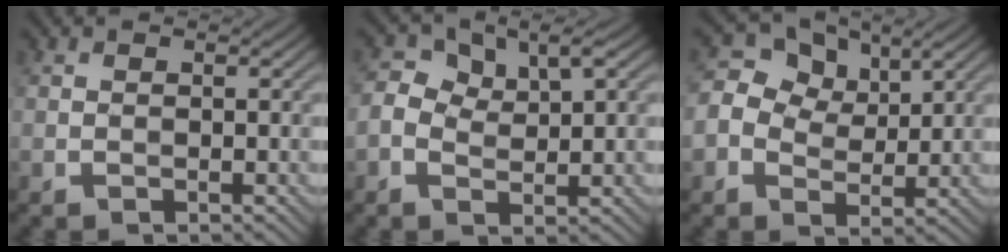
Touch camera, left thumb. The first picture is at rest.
{"total": 4.7, "force": [1.1, 2.7, 3.6], "torque": [-0.076, 0.002, 0.018]}
{"total": 5.4, "force": [1.6, 4.1, 3.2], "torque": [-0.068, 0.006, 0.018]}